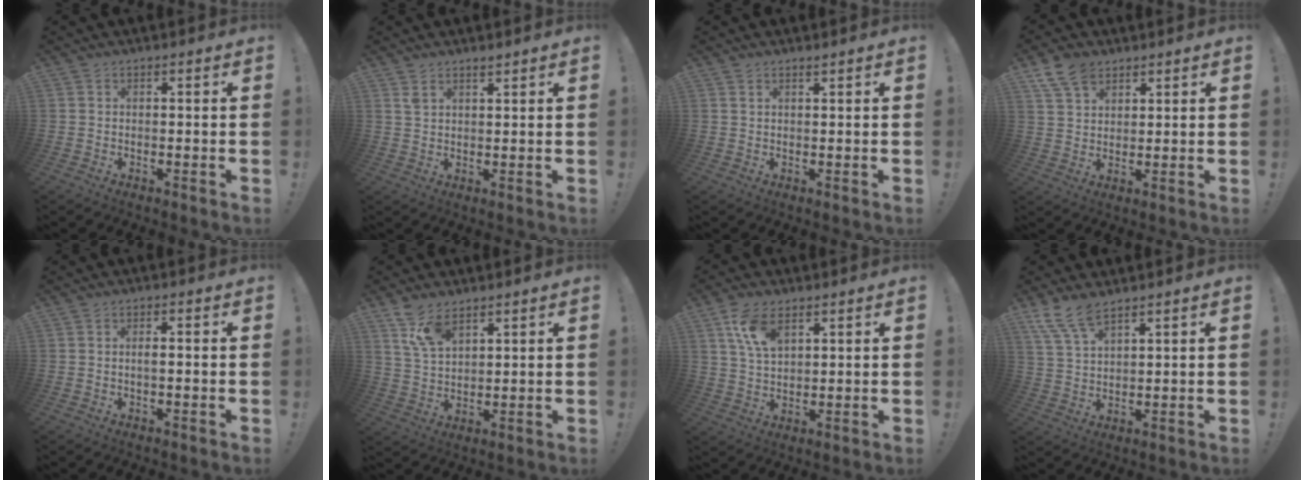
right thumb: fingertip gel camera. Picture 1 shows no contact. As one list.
[{"total": 2.6, "force": [2.2, 1.0, 1.2], "torque": [-0.018, -0.014, 0.039]}, {"total": 1.1, "force": [0.9, 0.2, 0.6], "torque": [-0.012, 0.000, 0.018]}, {"total": 8.6, "force": [5.5, 5.3, 3.9], "torque": [-0.074, -0.016, 0.109]}, {"total": 1.6, "force": [-0.5, 0.2, 1.5], "torque": [-0.027, 0.002, -0.011]}, {"total": 8.4, "force": [5.8, 3.7, 4.8], "torque": [-0.099, -0.022, 0.111]}, {"total": 8.8, "force": [4.7, 4.7, 5.8], "torque": [-0.121, -0.011, 0.090]}, {"total": 7.8, "force": [6.1, 2.4, 4.2], "torque": [-0.095, -0.026, 0.119]}]